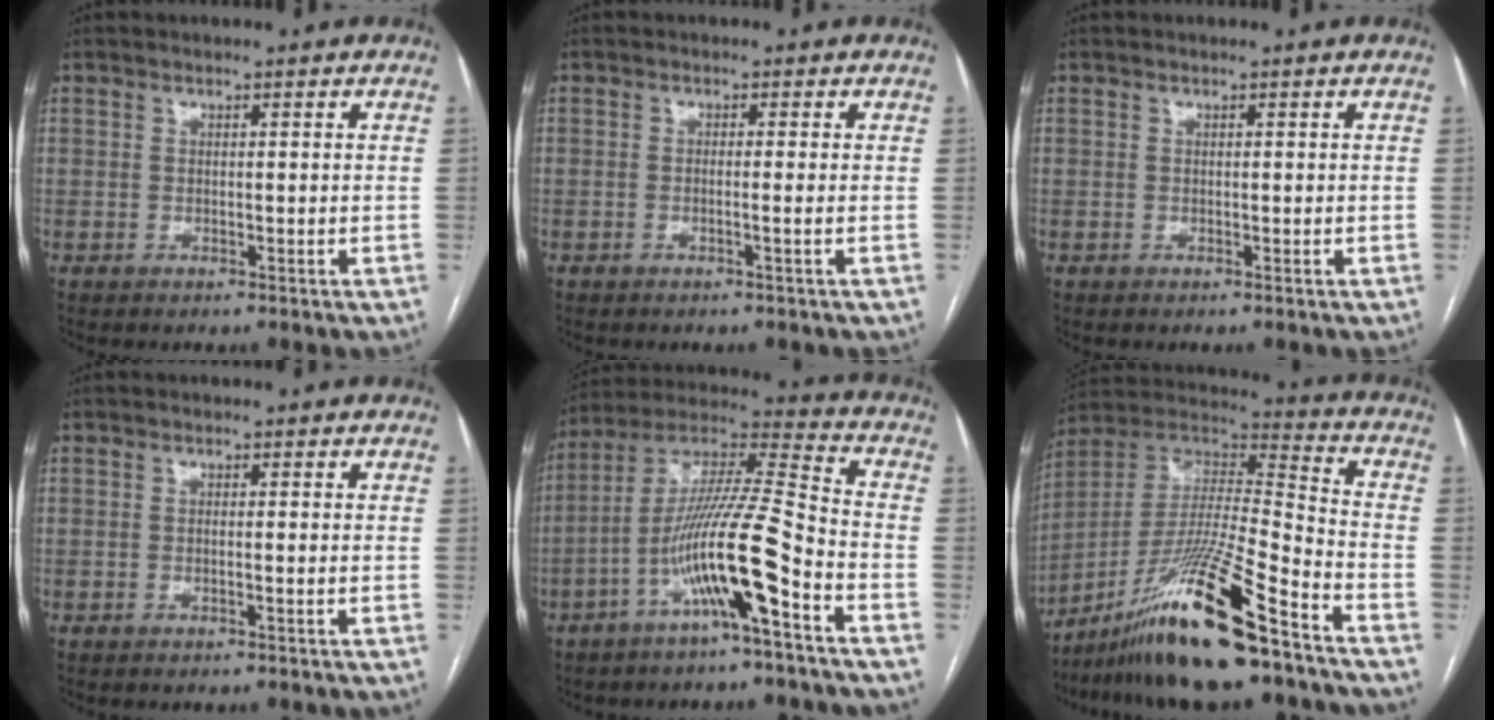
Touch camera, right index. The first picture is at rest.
{"total": 1.0, "force": [-0.4, -0.4, 0.9], "torque": [-0.012, 0.004, -0.009]}
{"total": 0.0}
{"total": 0.5, "force": [-0.2, -0.1, 0.4], "torque": [-0.008, 0.001, -0.006]}
{"total": 15.1, "force": [-6.6, 0.0, 13.6], "torque": [-0.262, 0.003, -0.127]}
{"total": 20.0, "force": [-13.6, 0.1, 14.6], "torque": [-0.297, -0.019, -0.251]}